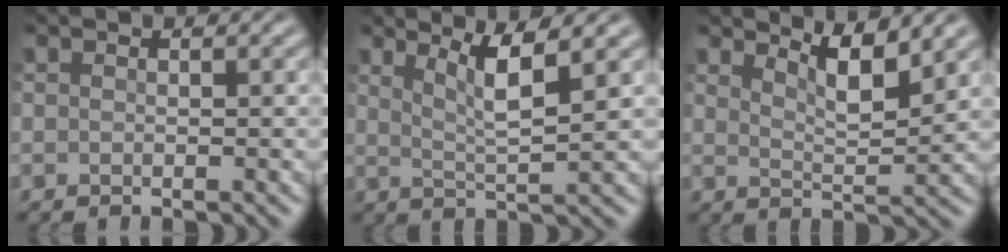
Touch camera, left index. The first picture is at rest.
{"total": 3.6, "force": [1.9, 0.5, 3.0], "torque": [-0.050, -0.005, 0.037]}
{"total": 3.5, "force": [2.6, 0.8, 2.3], "torque": [-0.041, -0.006, 0.043]}